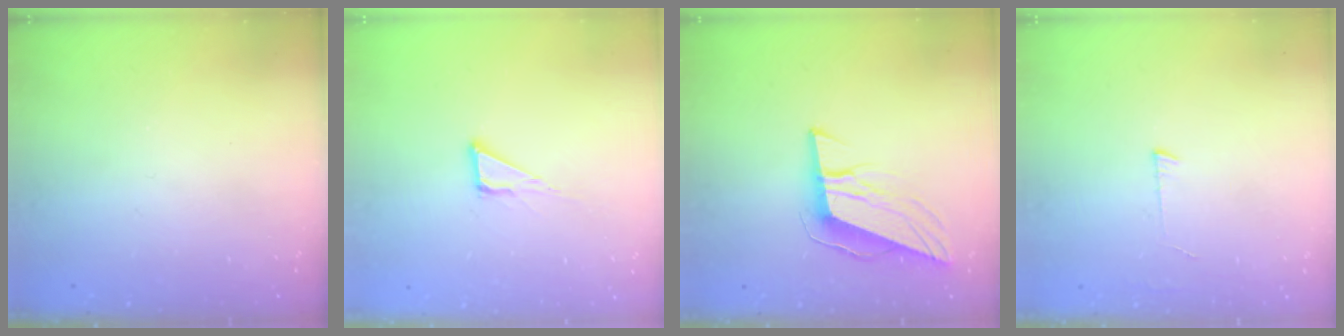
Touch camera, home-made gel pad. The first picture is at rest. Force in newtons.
{"total": 5.0, "press": 5.0, "slide": 0.1}
{"total": 10.7, "press": 10.2, "slide": 3.3}
{"total": 3.0, "press": 3.0, "slide": 0.3}